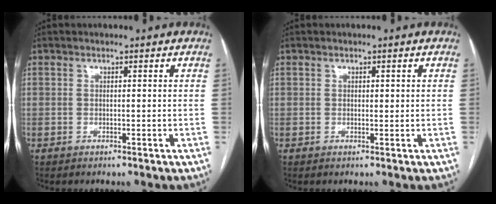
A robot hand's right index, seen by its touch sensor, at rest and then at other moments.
{"total": 0.8, "force": [0.3, 0.4, 0.7], "torque": [-0.009, 0.000, 0.004]}